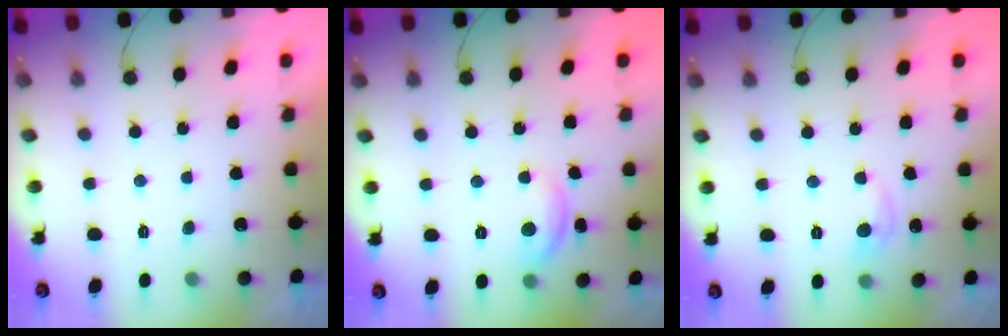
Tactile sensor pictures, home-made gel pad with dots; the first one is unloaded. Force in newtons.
{"total": 7.3, "press": 7.3, "slide": 0.3}
{"total": 5.1, "press": 5.1, "slide": 0.6}